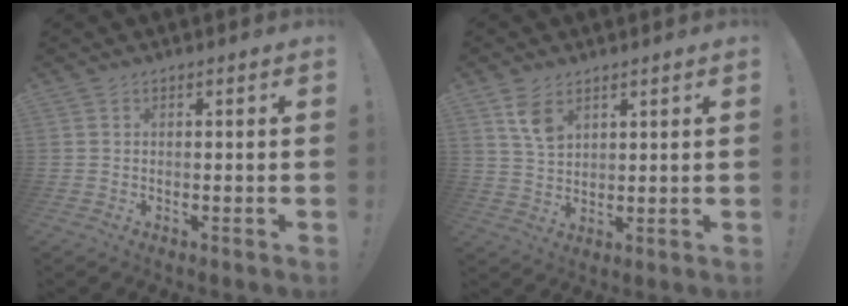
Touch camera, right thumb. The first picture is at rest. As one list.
[{"total": 6.7, "force": [3.9, 3.9, 3.9], "torque": [-0.057, -0.020, 0.071]}]